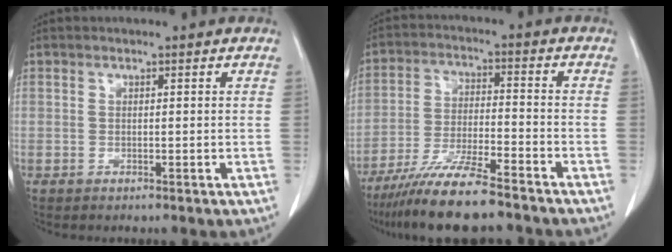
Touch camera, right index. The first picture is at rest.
{"total": 12.1, "force": [-9.9, 0.9, 6.9], "torque": [-0.125, -0.027, -0.172]}